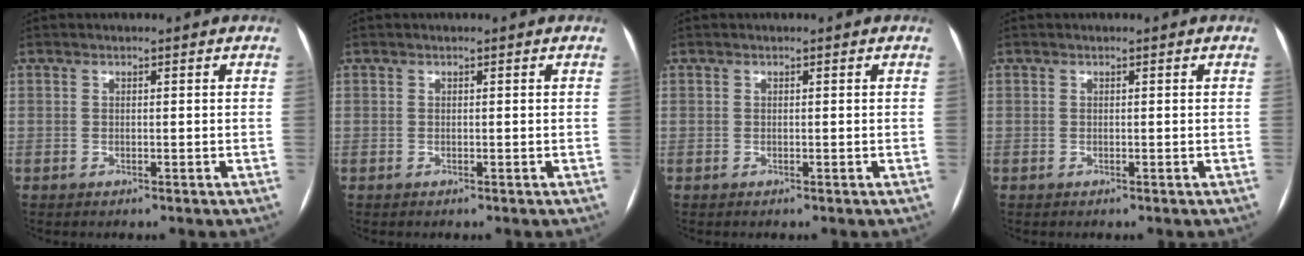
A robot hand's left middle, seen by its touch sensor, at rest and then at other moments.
{"total": 0.0}
{"total": 0.0}
{"total": 0.0}